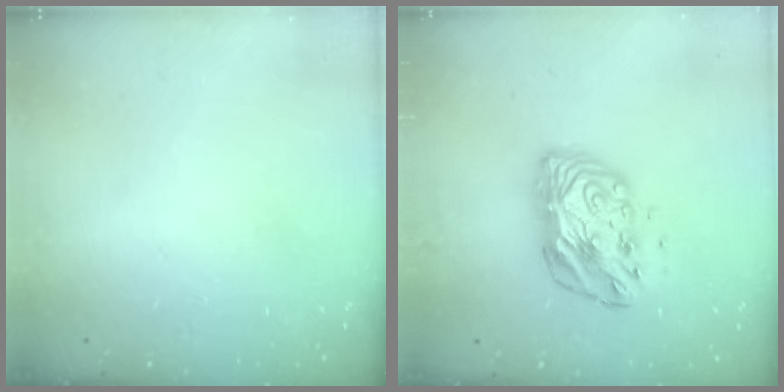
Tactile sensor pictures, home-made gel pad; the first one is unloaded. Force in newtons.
{"total": 12.7, "press": 12.7, "slide": 1.0}